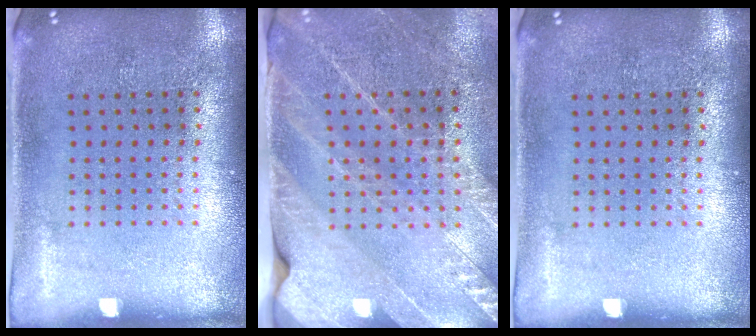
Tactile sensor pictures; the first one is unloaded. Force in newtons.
{"total": 2.6, "press": 2.5, "slide": 0.4}
{"total": 0.0}